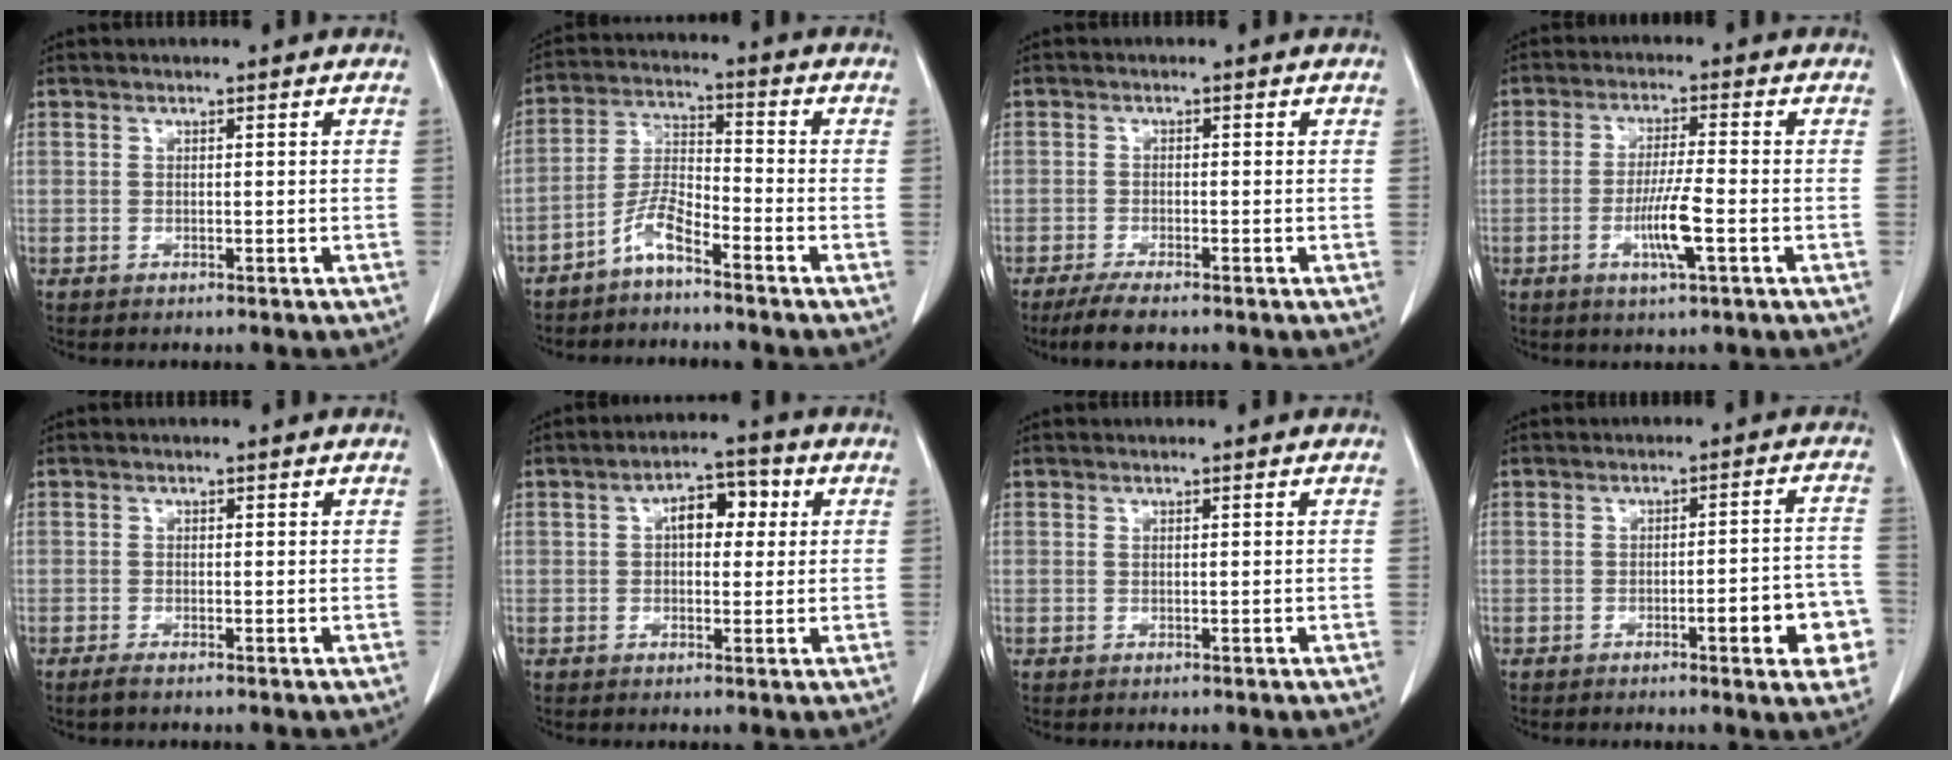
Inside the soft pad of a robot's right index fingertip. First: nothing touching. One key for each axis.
{"total": 5.3, "fx": -4.1, "fy": 0.8, "fz": 3.3, "tx": -0.074, "ty": -0.001, "tz": -0.085}
{"total": 3.4, "fx": -2.6, "fy": 0.9, "fz": 2.0, "tx": -0.046, "ty": -0.006, "tz": -0.045}
{"total": 6.4, "fx": -2.2, "fy": 0.0, "fz": 6.0, "tx": -0.113, "ty": -0.010, "tz": -0.041}
{"total": 0.9, "fx": -0.5, "fy": 0.2, "fz": 0.6, "tx": -0.013, "ty": -0.002, "tz": -0.011}
{"total": 5.8, "fx": 1.3, "fy": 3.1, "fz": 4.8, "tx": -0.076, "ty": 0.025, "tz": 0.016}
{"total": 0.0}
{"total": 8.9, "fx": -3.6, "fy": 1.6, "fz": 8.0, "tx": -0.086, "ty": 0.017, "tz": -0.042}